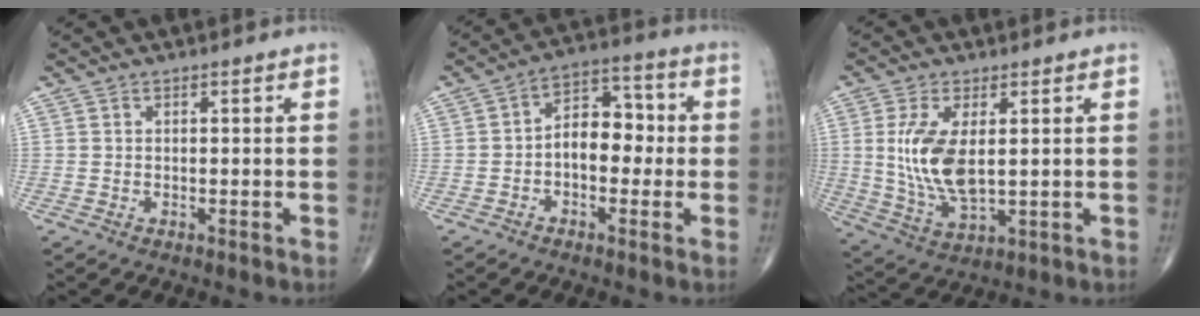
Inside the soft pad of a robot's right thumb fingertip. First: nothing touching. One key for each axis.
{"total": 9.0, "fx": -0.7, "fy": 5.9, "fz": 6.8, "tx": -0.071, "ty": 0.037, "tz": -0.023}
{"total": 11.3, "fx": 1.4, "fy": 5.1, "fz": 10.0, "tx": -0.205, "ty": -0.015, "tz": 0.040}